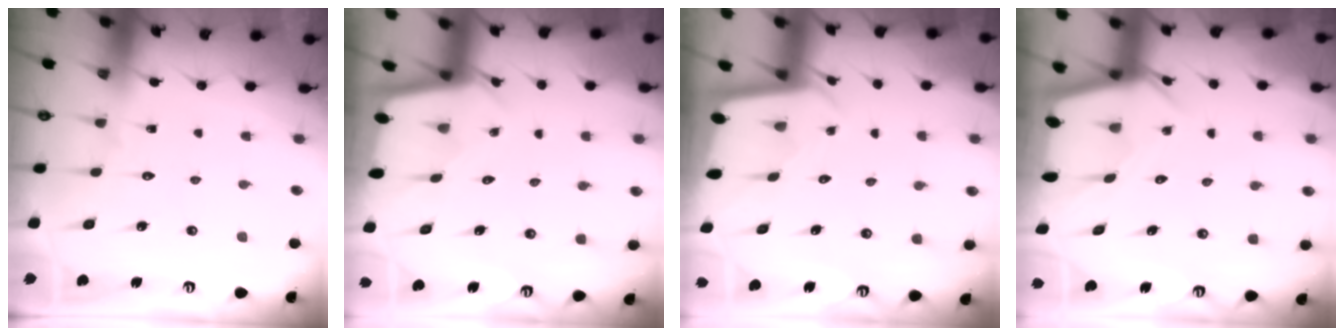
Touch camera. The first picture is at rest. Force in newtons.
{"total": 2.3, "press": 2.3, "slide": 0.1}
{"total": 1.9, "press": 1.9, "slide": 0.1}
{"total": 3.5, "press": 3.5, "slide": 0.4}